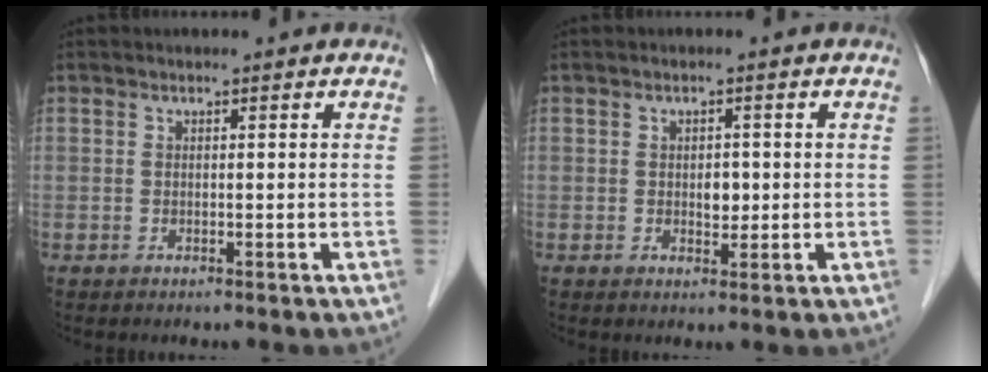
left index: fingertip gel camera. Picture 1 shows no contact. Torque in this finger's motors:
{"motor_torque": [0.03, 0.01, 0.00, 0.00]}